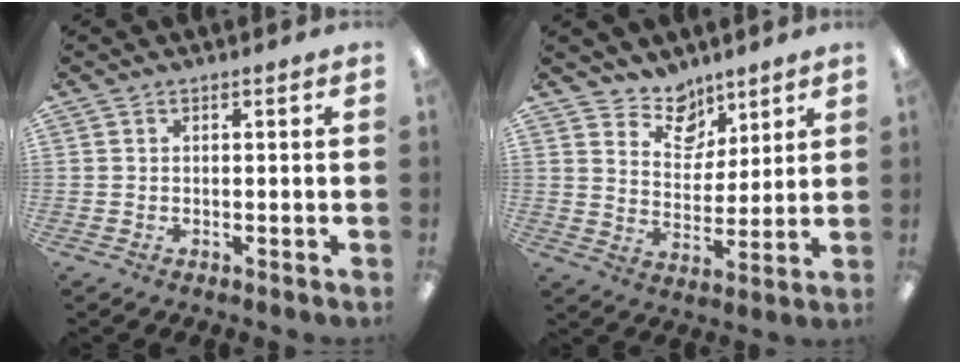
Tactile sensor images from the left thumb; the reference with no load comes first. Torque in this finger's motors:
{"motor_torque": [0.10, -0.06, 0.06, -0.19, -0.05]}